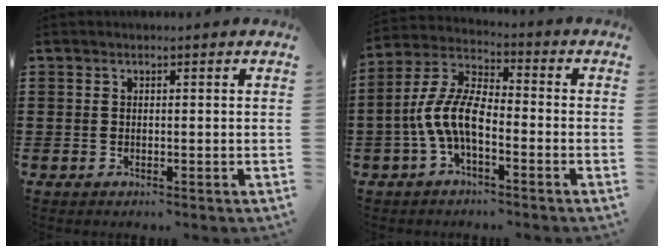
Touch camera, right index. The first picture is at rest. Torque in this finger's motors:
{"motor_torque": [1.85, -0.03, 1.04, 0.21]}